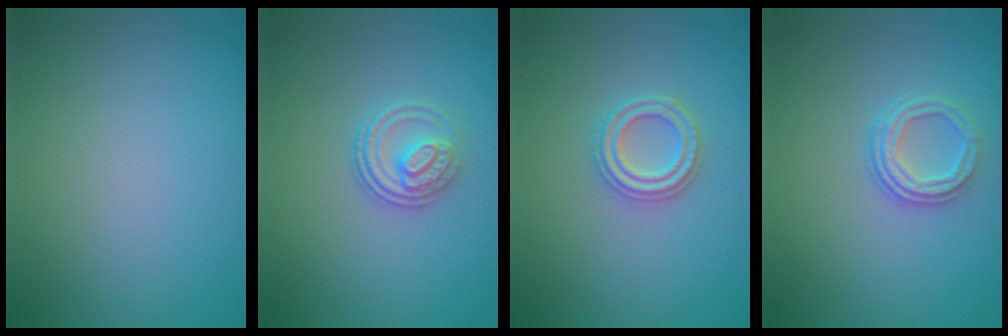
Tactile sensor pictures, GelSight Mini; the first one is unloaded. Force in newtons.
{"total": 3.0, "press": 2.5, "slide": 1.7}
{"total": 2.7, "press": 2.6, "slide": 0.7}
{"total": 3.0, "press": 2.3, "slide": 1.9}